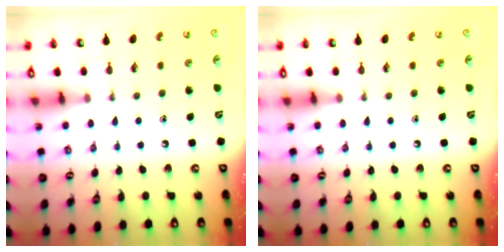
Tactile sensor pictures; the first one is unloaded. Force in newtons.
{"total": 0.0}